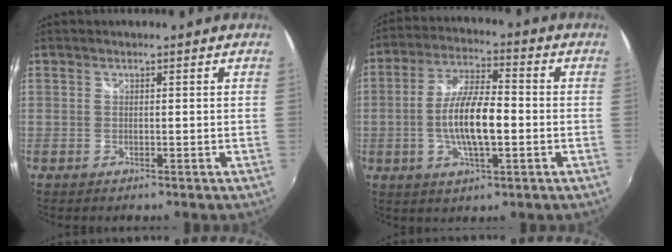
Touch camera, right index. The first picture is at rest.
{"total": 11.5, "force": [-2.0, 3.4, 10.8], "torque": [-0.213, 0.002, -0.037]}